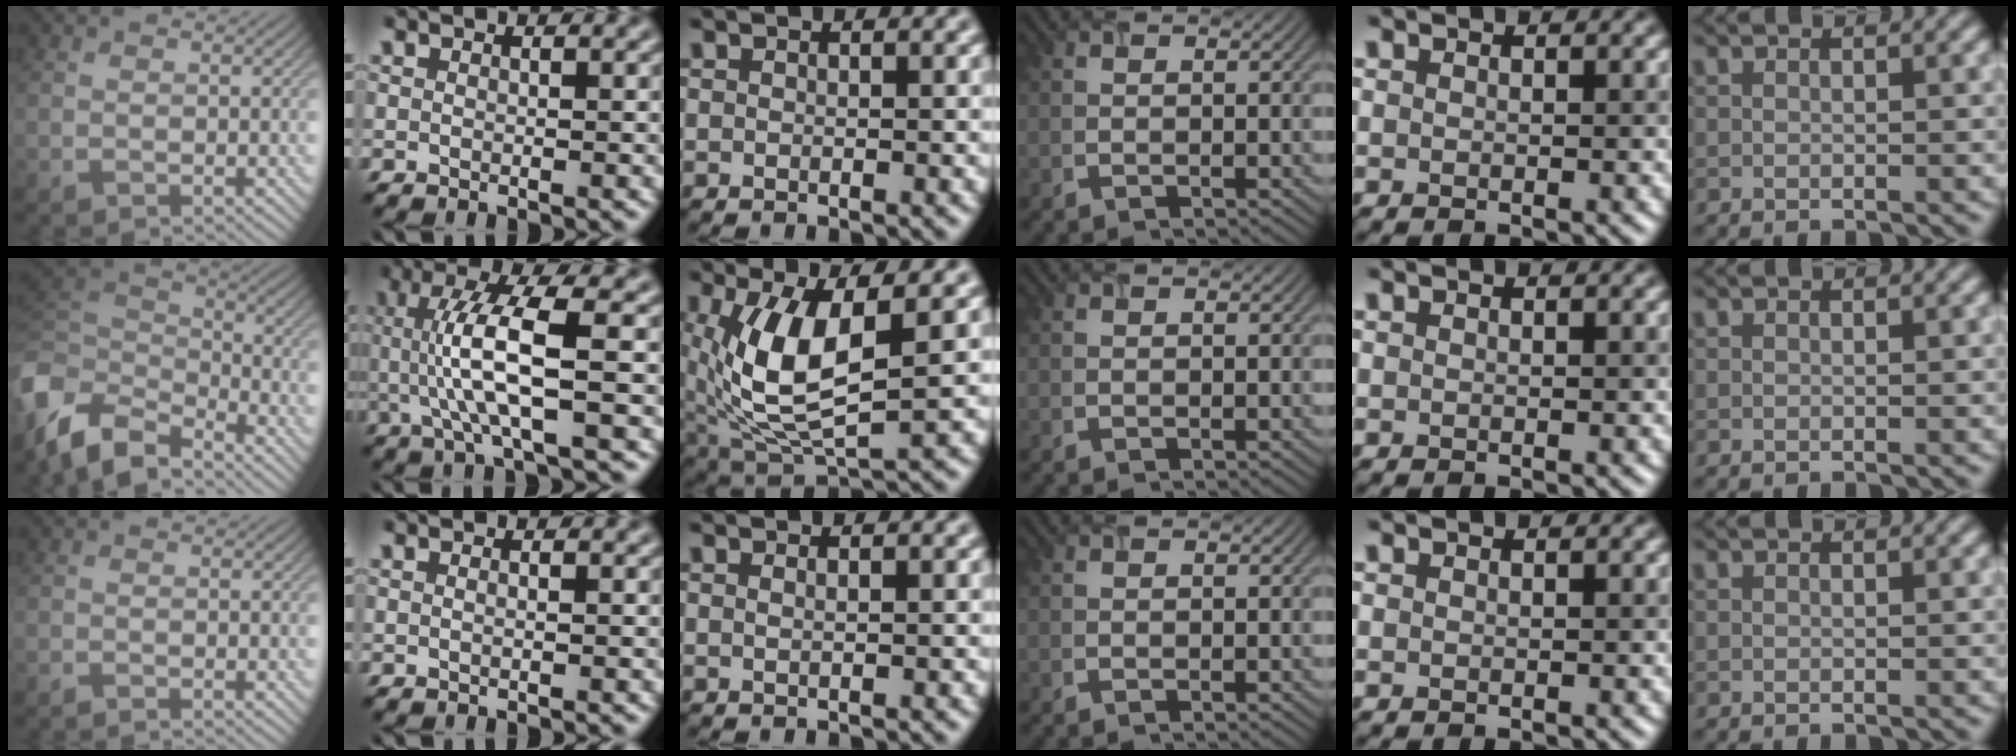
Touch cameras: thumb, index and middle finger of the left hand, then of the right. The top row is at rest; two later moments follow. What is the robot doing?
{"motion": "lift_and_place", "object": "timer"}